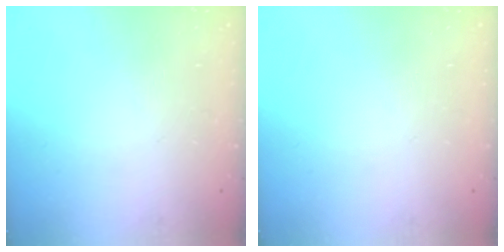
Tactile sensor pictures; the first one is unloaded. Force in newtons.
{"total": 0.0}